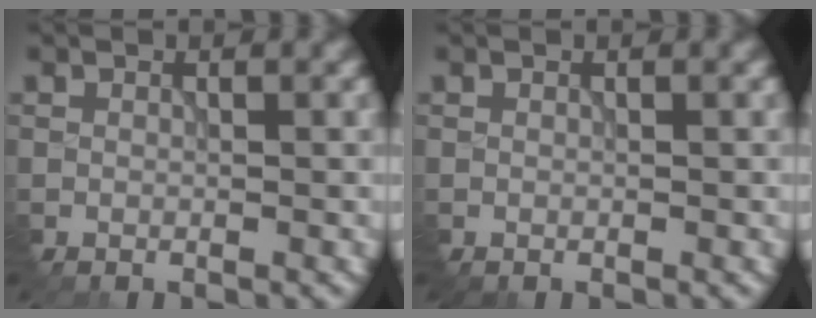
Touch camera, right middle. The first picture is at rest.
{"total": 0.0}